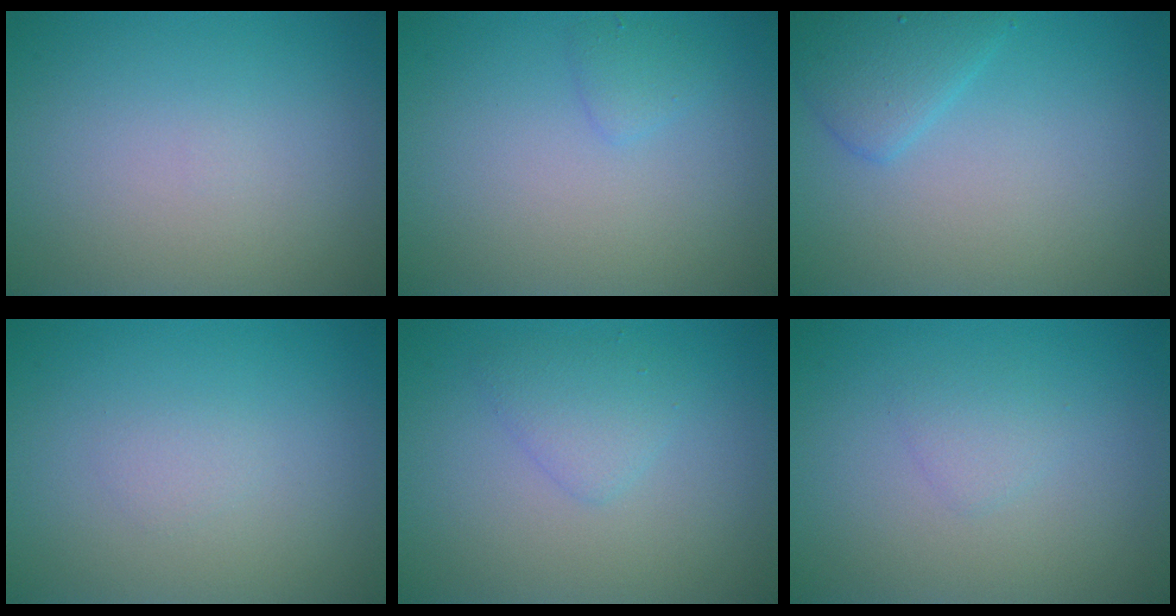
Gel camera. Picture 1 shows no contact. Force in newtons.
{"total": 1.0, "press": 1.0, "slide": 0.1}
{"total": 2.6, "press": 2.6, "slide": 0.2}
{"total": 0.7, "press": 0.7, "slide": 0.1}
{"total": 1.8, "press": 1.8, "slide": 0.1}
{"total": 1.1, "press": 1.1, "slide": 0.0}